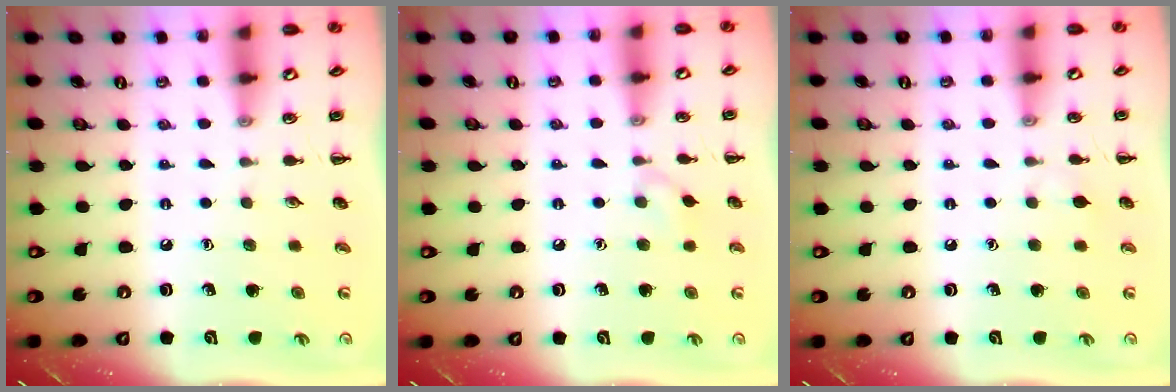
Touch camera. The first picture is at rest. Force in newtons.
{"total": 5.0, "press": 4.6, "slide": 1.9}
{"total": 2.9, "press": 2.7, "slide": 0.9}